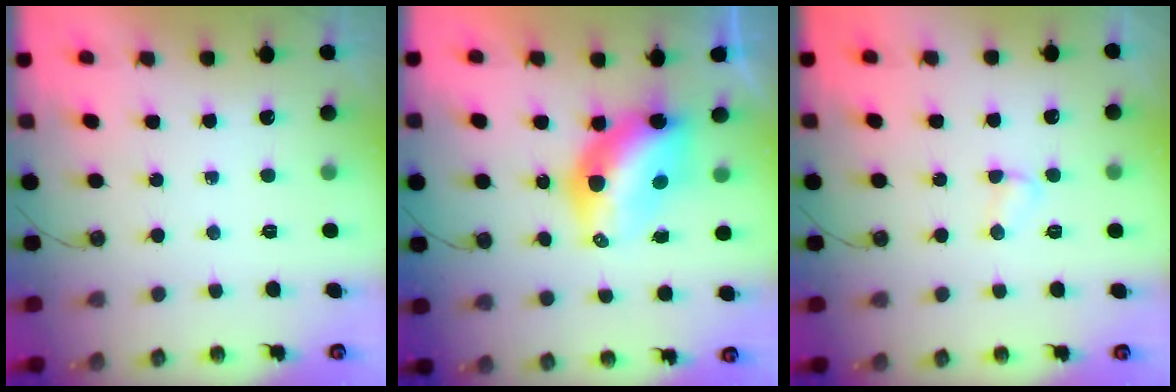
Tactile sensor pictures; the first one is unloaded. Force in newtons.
{"total": 10.0, "press": 9.9, "slide": 0.9}
{"total": 2.6, "press": 2.6, "slide": 0.4}